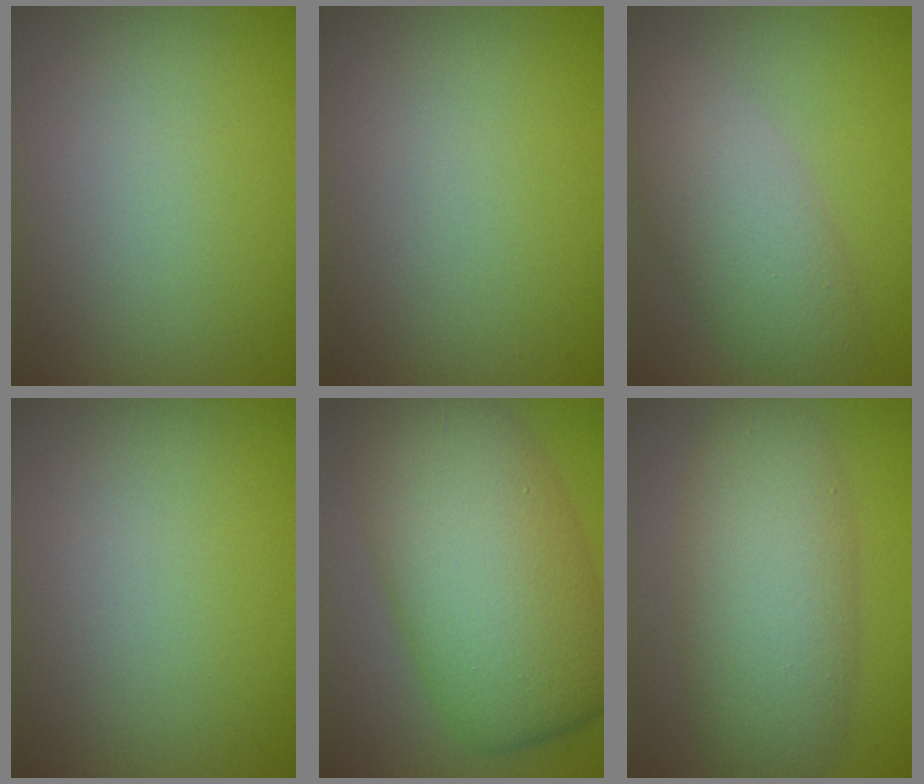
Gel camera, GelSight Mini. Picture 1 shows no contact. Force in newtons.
{"total": 0.0}
{"total": 5.1, "press": 5.1, "slide": 0.2}
{"total": 0.0}
{"total": 11.9, "press": 11.9, "slide": 0.4}
{"total": 7.5, "press": 7.5, "slide": 0.3}